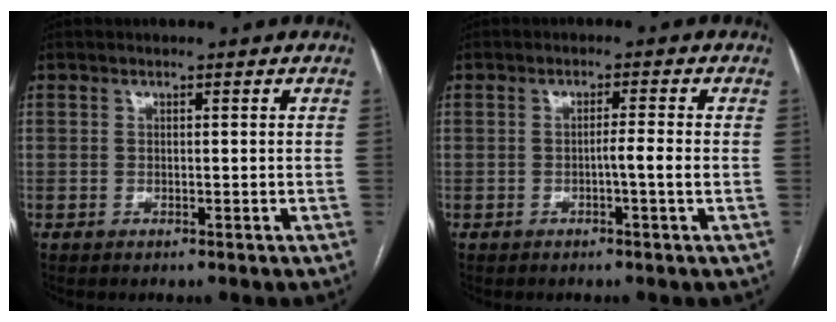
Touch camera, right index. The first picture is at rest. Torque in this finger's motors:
{"motor_torque": [0.76, -0.15, 0.41, 0.07]}